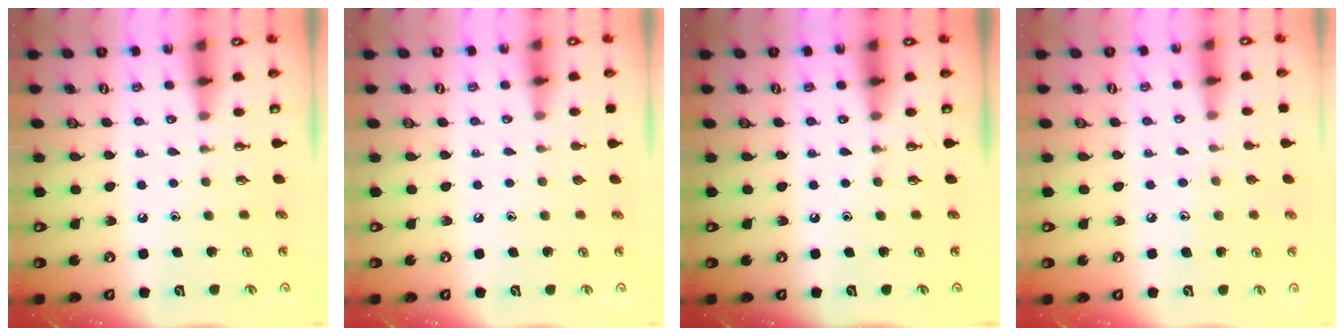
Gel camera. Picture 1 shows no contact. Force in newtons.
{"total": 0.0}
{"total": 0.0}
{"total": 5.1, "press": 5.1, "slide": 0.5}